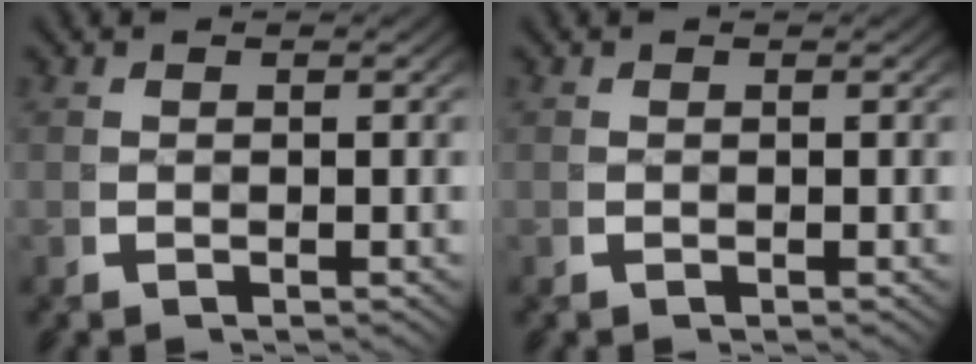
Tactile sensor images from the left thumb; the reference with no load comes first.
{"total": 0.0}